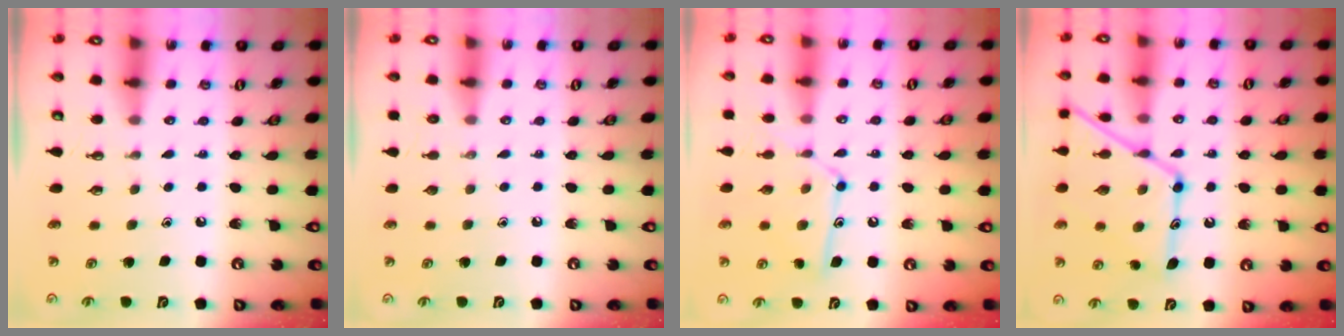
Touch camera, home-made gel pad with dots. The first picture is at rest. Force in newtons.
{"total": 0.0}
{"total": 13.0, "press": 12.9, "slide": 0.8}
{"total": 16.1, "press": 16.0, "slide": 1.2}